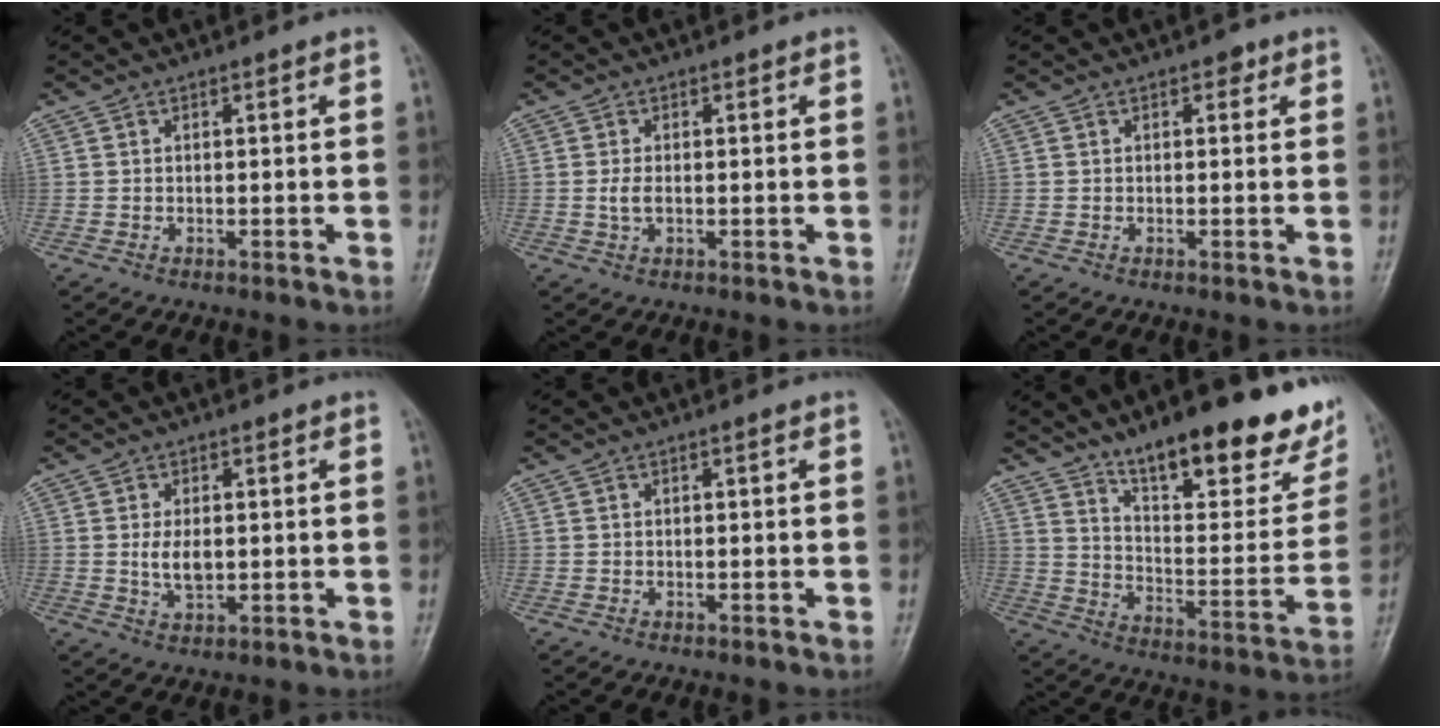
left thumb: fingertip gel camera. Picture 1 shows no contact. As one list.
[{"total": 2.1, "force": [-0.1, 1.2, 1.7], "torque": [-0.037, -0.003, -0.004]}, {"total": 1.4, "force": [0.7, 1.0, 0.7], "torque": [0.005, 0.000, 0.003]}, {"total": 4.3, "force": [0.2, 2.5, 3.4], "torque": [-0.059, -0.008, 0.007]}, {"total": 0.0}, {"total": 25.2, "force": [17.3, 7.9, 16.5], "torque": [-0.184, -0.094, 0.259]}]